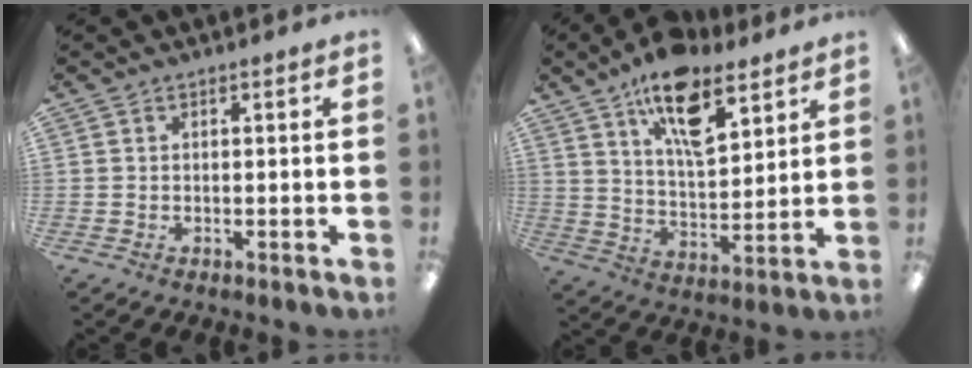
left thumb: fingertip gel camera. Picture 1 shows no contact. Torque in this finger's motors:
{"motor_torque": [0.31, 0.70, 1.71, -1.06, 0.42]}